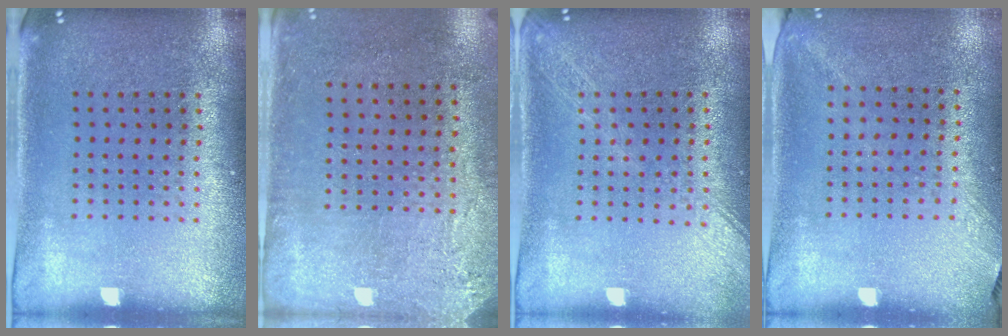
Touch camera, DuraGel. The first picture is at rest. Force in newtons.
{"total": 2.8, "press": 2.3, "slide": 1.6}
{"total": 1.6, "press": 1.5, "slide": 0.6}
{"total": 1.3, "press": 1.0, "slide": 0.8}